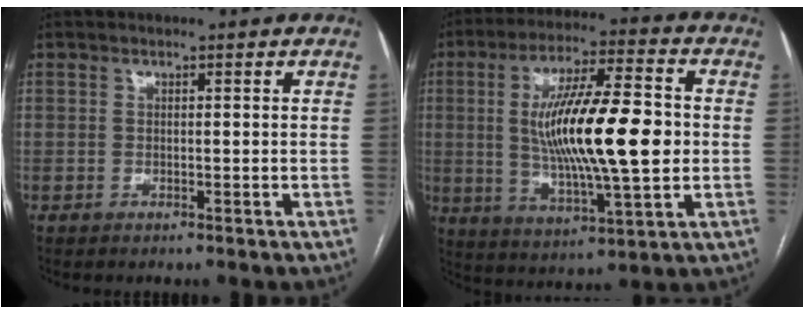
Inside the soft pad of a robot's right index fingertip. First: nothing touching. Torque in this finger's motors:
{"motor_torque": [2.14, 0.00, 1.05, 0.21]}